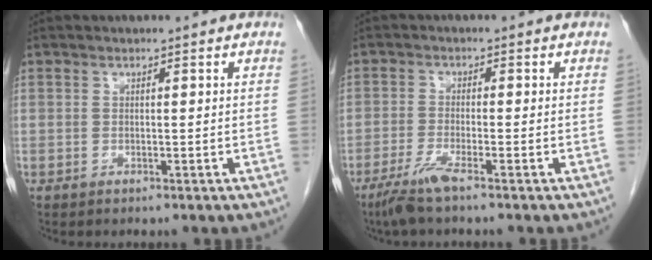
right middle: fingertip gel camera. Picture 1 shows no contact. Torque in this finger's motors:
{"motor_torque": [0.90, -0.46, 0.25, 0.06]}